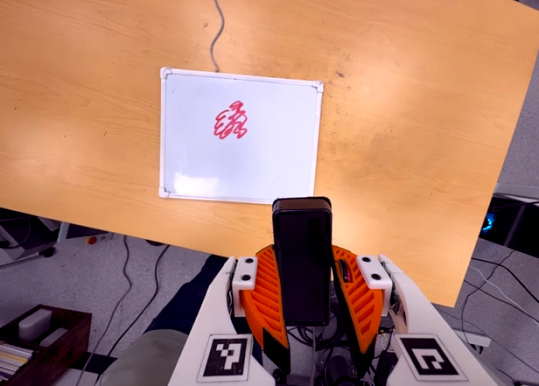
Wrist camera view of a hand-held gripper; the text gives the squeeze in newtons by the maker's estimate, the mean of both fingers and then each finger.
{"total": 7.8, "left": 7.3, "right": 8.3}